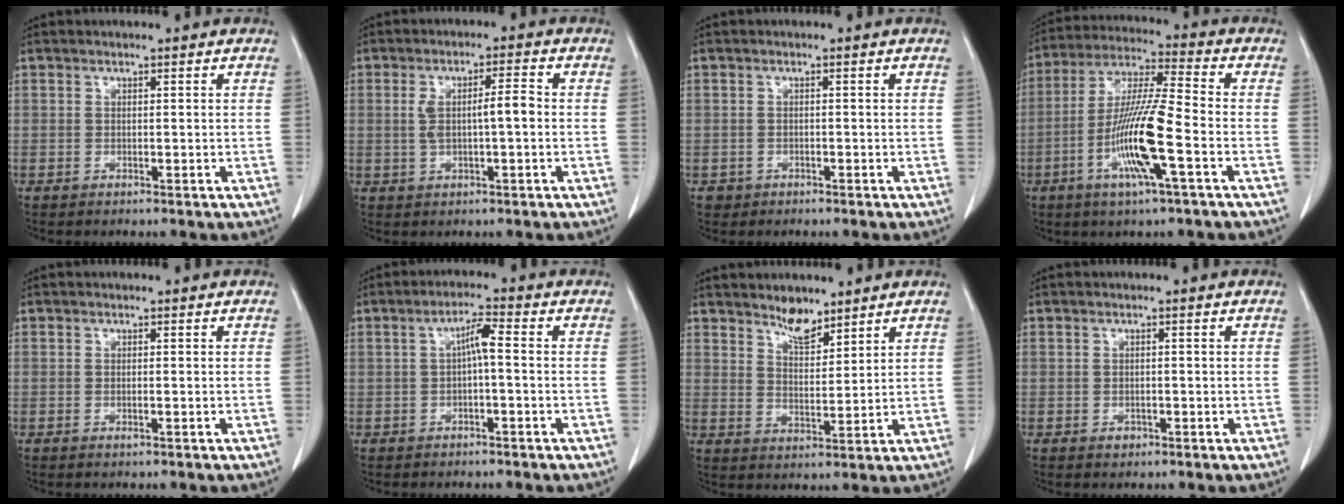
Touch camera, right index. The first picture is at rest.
{"total": 5.3, "force": [0.1, 1.0, 5.2], "torque": [-0.100, 0.016, 0.008]}
{"total": 1.4, "force": [-0.7, 1.1, -0.1], "torque": [-0.007, 0.005, -0.010]}
{"total": 13.4, "force": [-4.2, 0.4, 12.7], "torque": [-0.254, -0.005, -0.082]}
{"total": 0.5, "force": [-0.1, 0.1, 0.5], "torque": [-0.010, 0.000, 0.001]}
{"total": 3.5, "force": [-0.1, 0.4, 3.5], "torque": [-0.063, 0.013, 0.001]}
{"total": 4.5, "force": [3.9, 1.4, 1.8], "torque": [-0.037, -0.005, 0.074]}
{"total": 1.1, "force": [-0.5, 0.9, 0.4], "torque": [-0.006, 0.003, -0.003]}